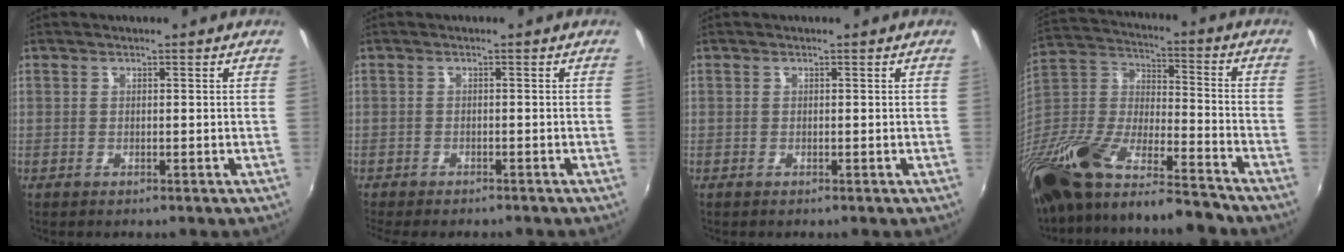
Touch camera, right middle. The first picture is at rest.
{"total": 4.5, "force": [-4.0, 1.0, 1.9], "torque": [-0.048, -0.021, -0.061]}
{"total": 0.0}
{"total": 23.5, "force": [-17.4, 6.6, 14.3], "torque": [-0.289, -0.035, -0.310]}